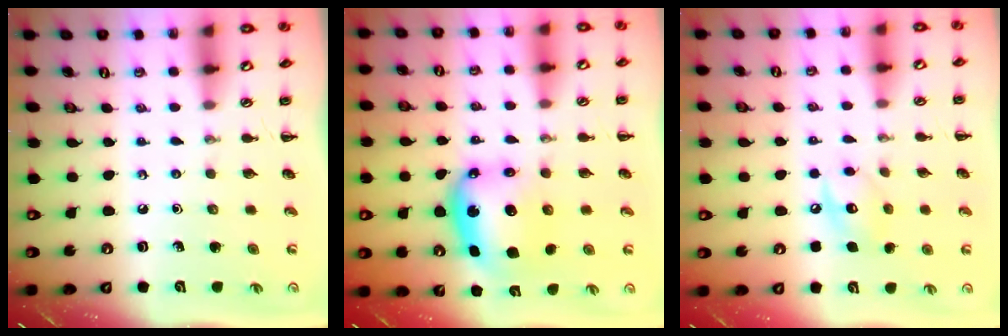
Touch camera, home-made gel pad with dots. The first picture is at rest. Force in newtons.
{"total": 6.4, "press": 6.3, "slide": 1.3}
{"total": 9.1, "press": 9.1, "slide": 0.8}